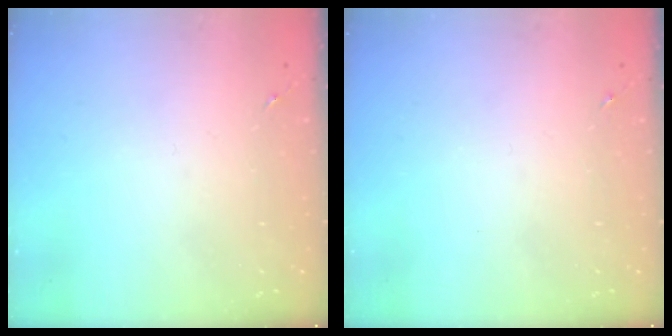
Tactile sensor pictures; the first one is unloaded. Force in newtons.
{"total": 0.0}